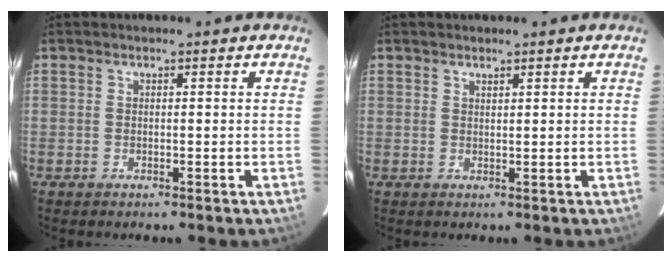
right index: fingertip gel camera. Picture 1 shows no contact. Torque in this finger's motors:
{"motor_torque": [-0.13, 0.22, -0.03, -0.01]}